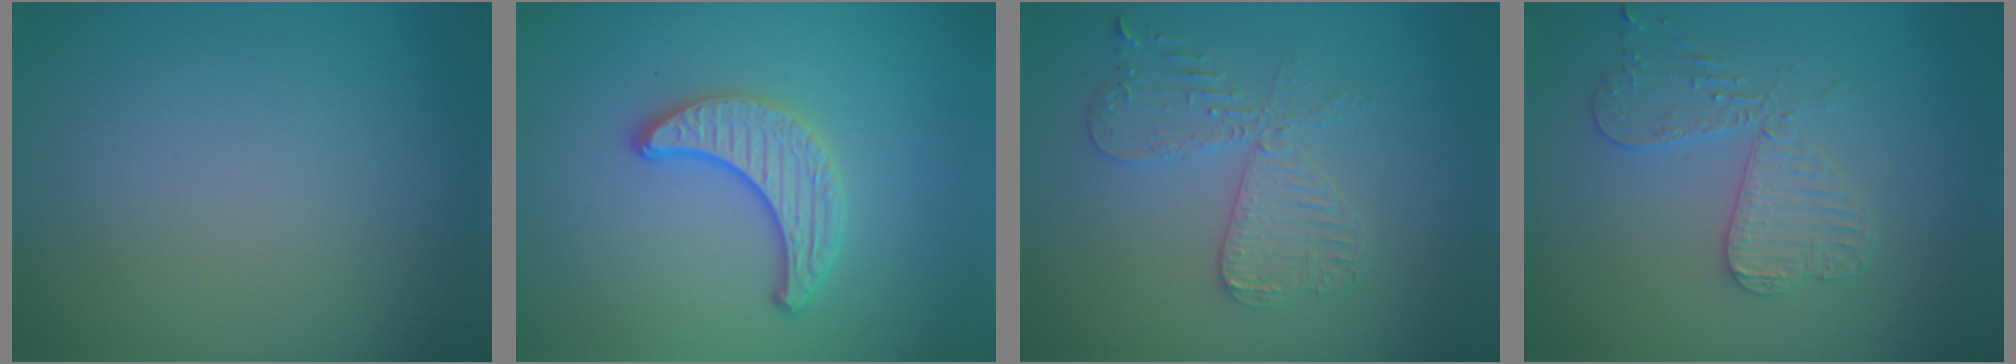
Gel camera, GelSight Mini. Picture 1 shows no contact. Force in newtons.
{"total": 3.6, "press": 3.1, "slide": 1.8}
{"total": 4.2, "press": 3.6, "slide": 2.1}
{"total": 3.4, "press": 3.4, "slide": 0.6}